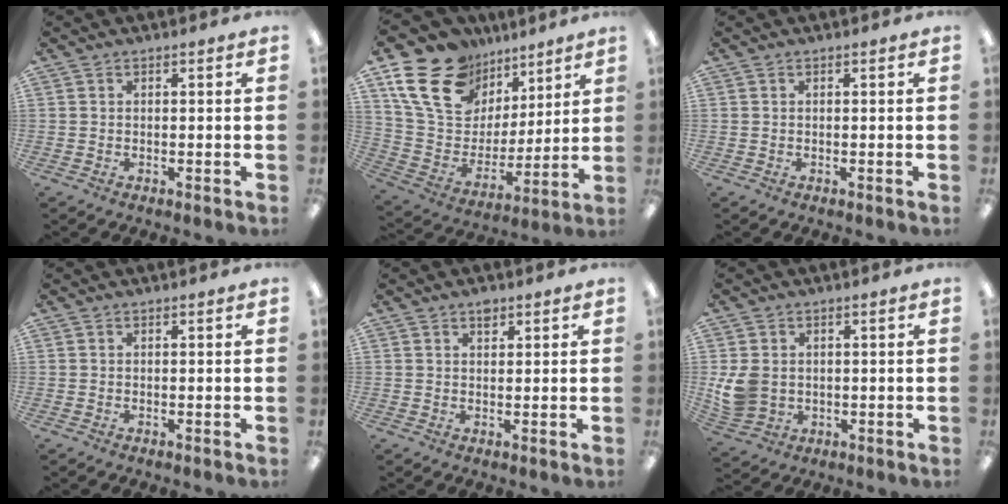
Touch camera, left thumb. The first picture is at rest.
{"total": 21.4, "force": [12.2, 14.5, 9.8], "torque": [-0.184, -0.049, 0.233]}
{"total": 0.0}
{"total": 0.0}
{"total": 2.2, "force": [1.6, 1.2, 1.0], "torque": [-0.007, -0.005, 0.025]}
{"total": 7.4, "force": [0.4, 6.2, 4.0], "torque": [-0.095, 0.008, 0.012]}